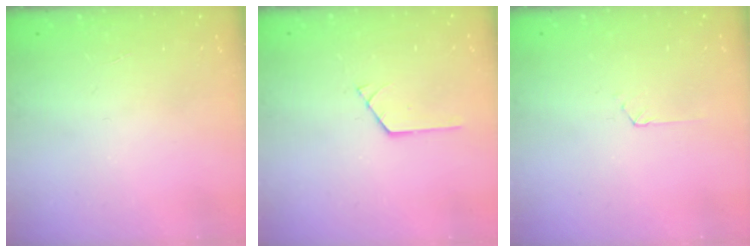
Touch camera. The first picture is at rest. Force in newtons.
{"total": 1.0, "press": 1.0, "slide": 0.1}
{"total": 1.5, "press": 1.4, "slide": 0.2}